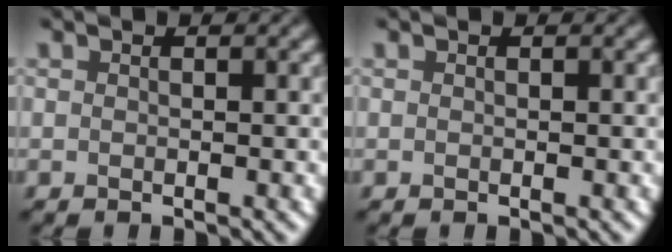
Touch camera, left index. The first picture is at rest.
{"total": 0.0}